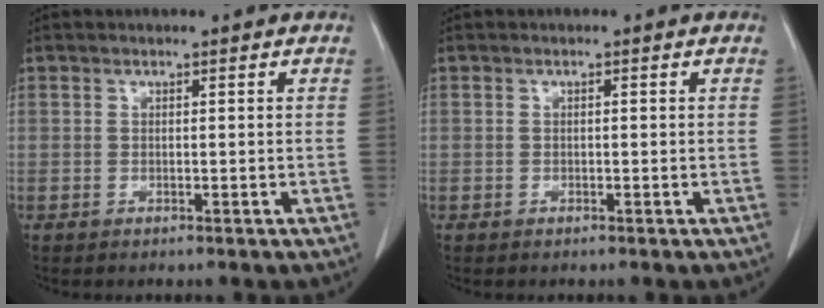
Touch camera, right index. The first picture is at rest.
{"total": 0.0}